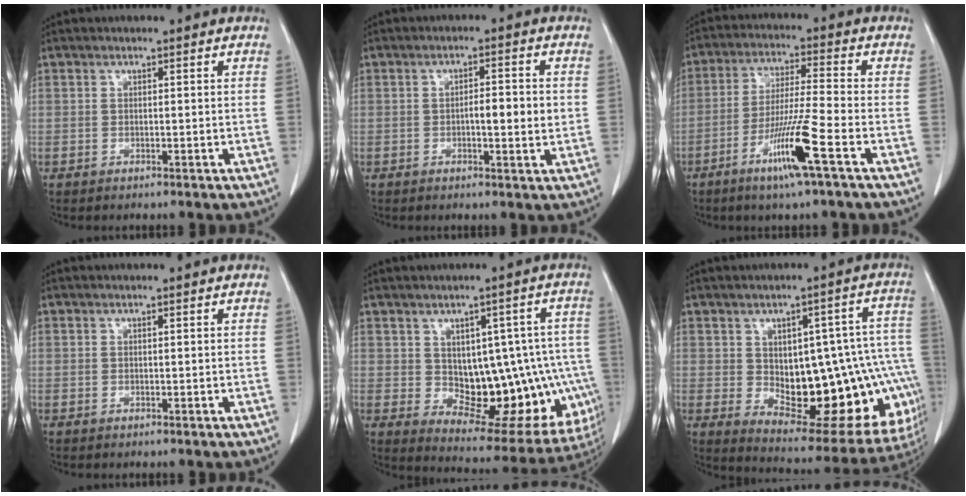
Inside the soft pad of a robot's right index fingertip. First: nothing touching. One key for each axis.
{"total": 4.6, "fx": -0.2, "fy": 0.8, "fz": 4.5, "tx": -0.072, "ty": 0.002, "tz": -0.002}
{"total": 10.4, "fx": -5.0, "fy": -1.0, "fz": 9.0, "tx": -0.170, "ty": -0.016, "tz": -0.096}
{"total": 0.0}
{"total": 16.9, "fx": -1.3, "fy": 9.1, "fz": 14.2, "tx": -0.139, "ty": 0.024, "tz": 0.013}
{"total": 23.5, "fx": -2.9, "fy": 10.9, "fz": 20.6, "tx": -0.188, "ty": 0.034, "tz": -0.004}